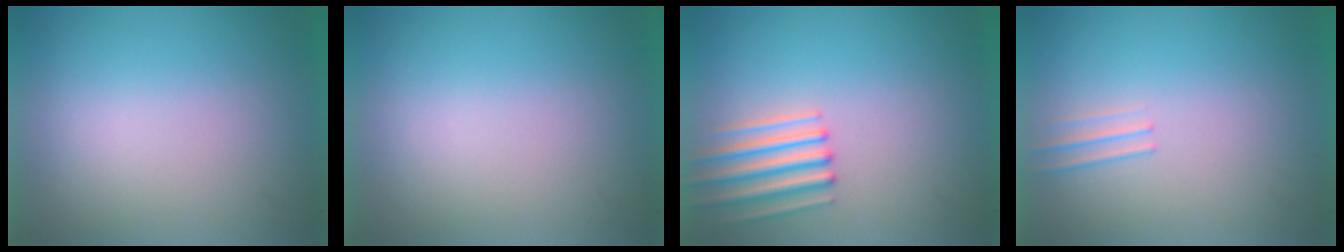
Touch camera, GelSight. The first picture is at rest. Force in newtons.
{"total": 0.0}
{"total": 2.8}
{"total": 1.1}